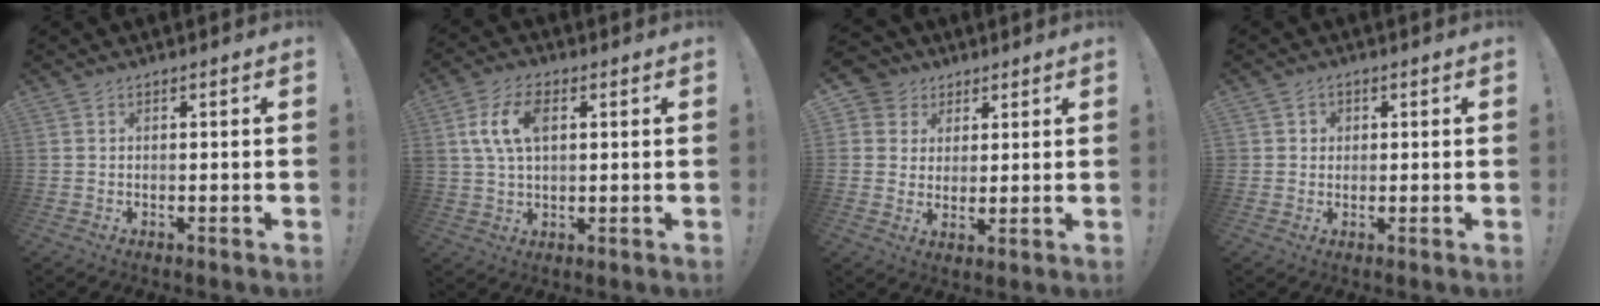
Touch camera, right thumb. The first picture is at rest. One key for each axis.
{"total": 9.9, "fx": 2.5, "fy": 5.9, "fz": 7.6, "tx": -0.155, "ty": 0.006, "tz": 0.044}
{"total": 6.6, "fx": 2.8, "fy": 5.9, "fz": 0.9, "tx": -0.028, "ty": -0.012, "tz": 0.060}
{"total": 2.0, "fx": 0.4, "fy": 2.0, "fz": 0.3, "tx": -0.006, "ty": 0.001, "tz": 0.007}